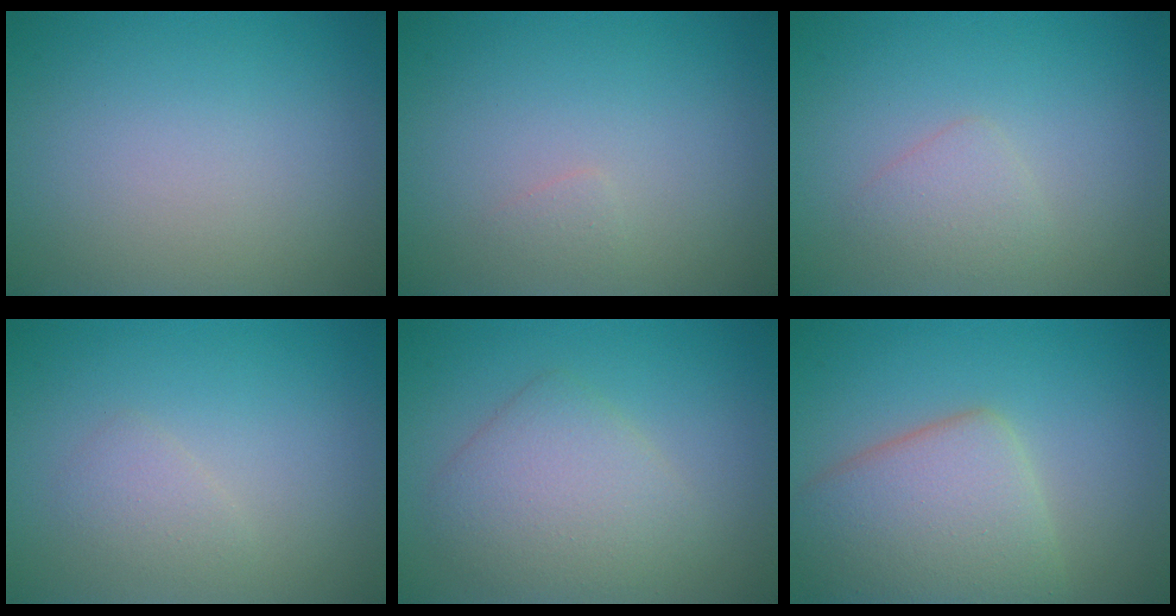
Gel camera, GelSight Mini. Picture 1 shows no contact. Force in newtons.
{"total": 0.6, "press": 0.6, "slide": 0.1}
{"total": 1.6, "press": 1.6, "slide": 0.1}
{"total": 1.3, "press": 1.3, "slide": 0.0}
{"total": 4.3, "press": 4.3, "slide": 0.2}
{"total": 6.5, "press": 6.4, "slide": 0.4}